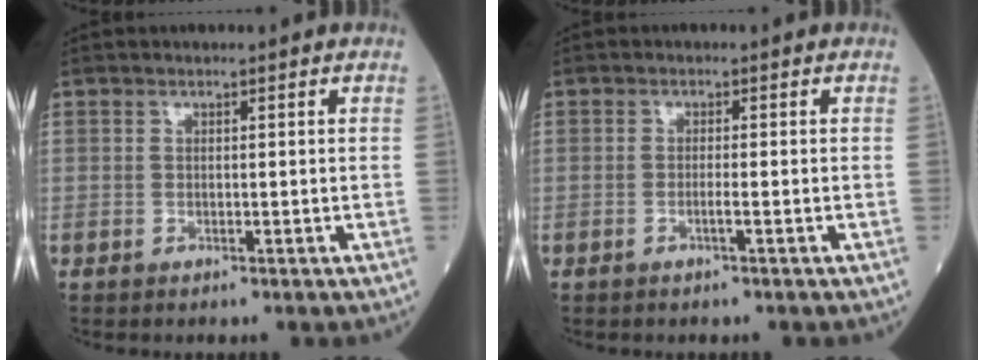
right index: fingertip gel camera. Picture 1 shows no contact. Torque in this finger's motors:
{"motor_torque": [-0.02, -0.03, -0.09, 0.00]}